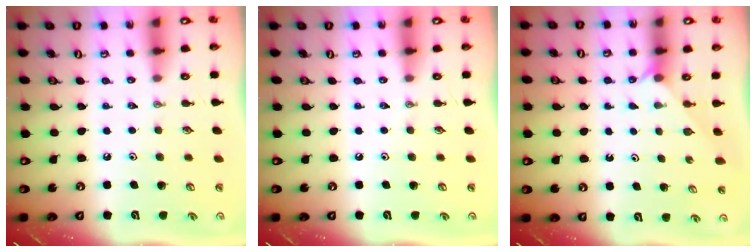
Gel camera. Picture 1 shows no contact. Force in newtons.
{"total": 0.0}
{"total": 1.8, "press": 1.8, "slide": 0.2}